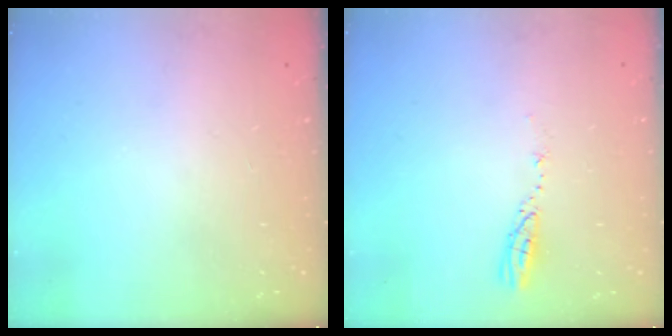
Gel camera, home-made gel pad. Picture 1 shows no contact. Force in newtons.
{"total": 3.3, "press": 3.3, "slide": 0.4}